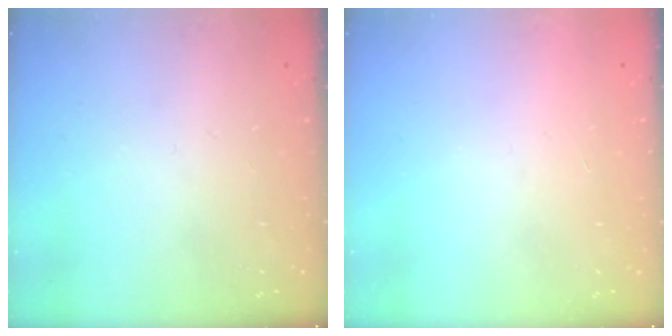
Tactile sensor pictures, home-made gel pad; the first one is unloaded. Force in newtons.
{"total": 1.5, "press": 1.5, "slide": 0.1}